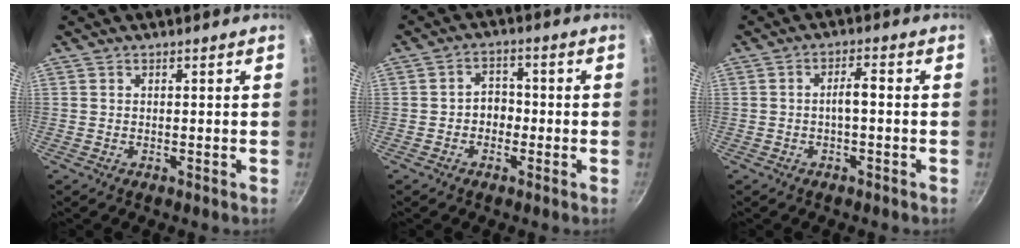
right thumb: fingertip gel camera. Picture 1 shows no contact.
{"total": 3.9, "force": [-1.1, 3.1, 2.0], "torque": [-0.002, 0.017, -0.021]}
{"total": 3.0, "force": [-0.7, 0.9, 2.8], "torque": [-0.056, 0.019, -0.014]}